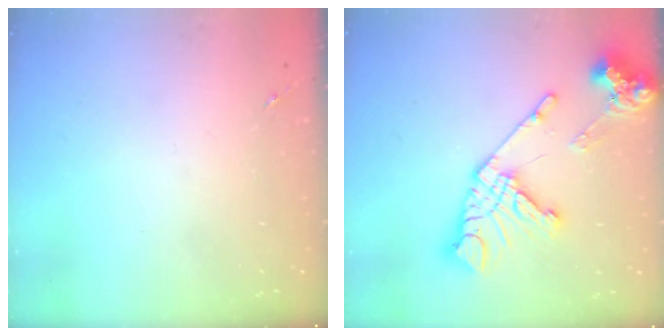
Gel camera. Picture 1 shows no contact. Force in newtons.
{"total": 20.4, "press": 20.3, "slide": 2.5}